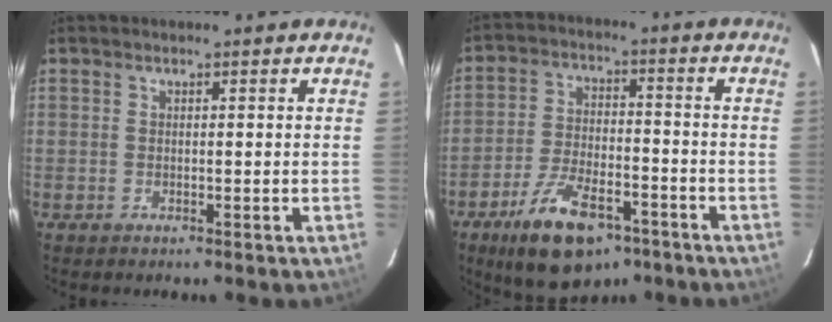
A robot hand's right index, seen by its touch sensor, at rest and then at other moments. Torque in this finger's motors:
{"motor_torque": [0.53, -0.53, 0.46, 0.14]}